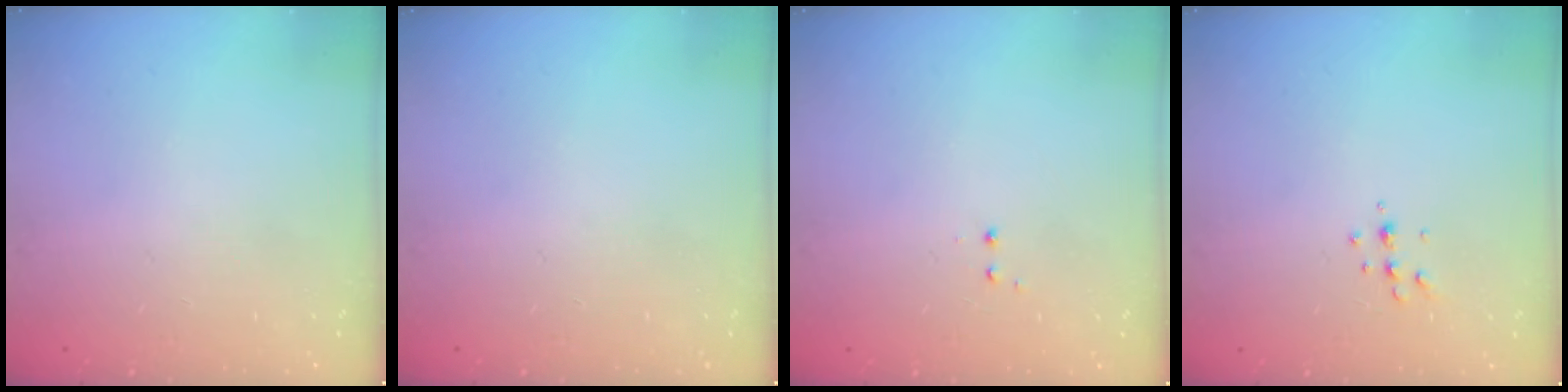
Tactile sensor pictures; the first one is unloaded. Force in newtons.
{"total": 0.0}
{"total": 1.2, "press": 1.1, "slide": 0.6}
{"total": 3.6, "press": 3.6, "slide": 0.7}